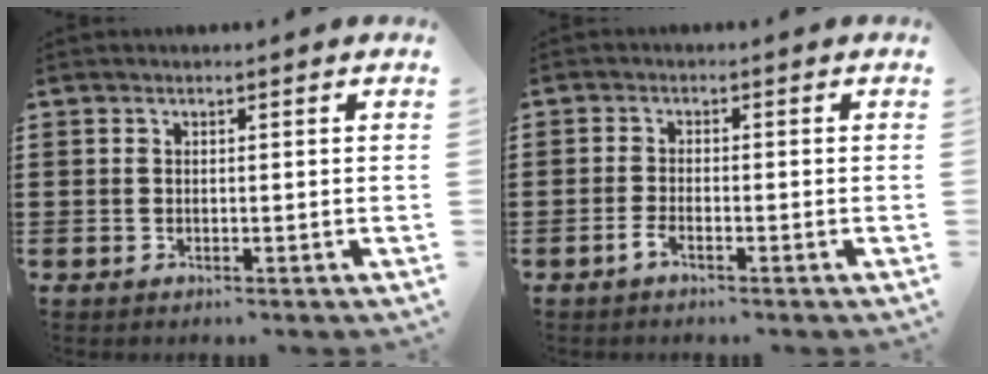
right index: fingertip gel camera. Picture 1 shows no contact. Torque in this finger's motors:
{"motor_torque": [2.14, 0.00, 0.13, 0.00]}